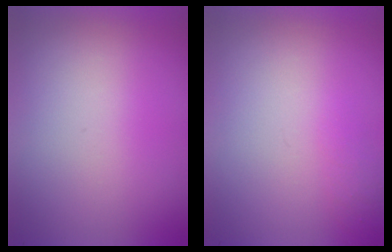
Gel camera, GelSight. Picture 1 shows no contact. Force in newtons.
{"total": 1.0}